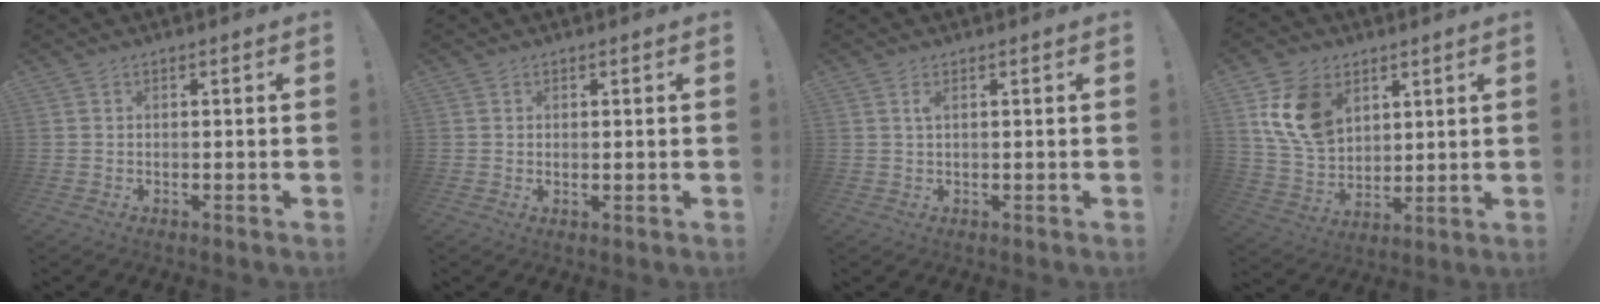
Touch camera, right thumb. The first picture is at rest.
{"total": 0.7, "force": [0.5, 0.3, 0.4], "torque": [-0.005, -0.001, 0.009]}
{"total": 1.5, "force": [0.5, 0.0, 1.4], "torque": [-0.027, 0.001, 0.008]}
{"total": 15.3, "force": [6.4, 11.0, 8.5], "torque": [-0.155, -0.020, 0.129]}